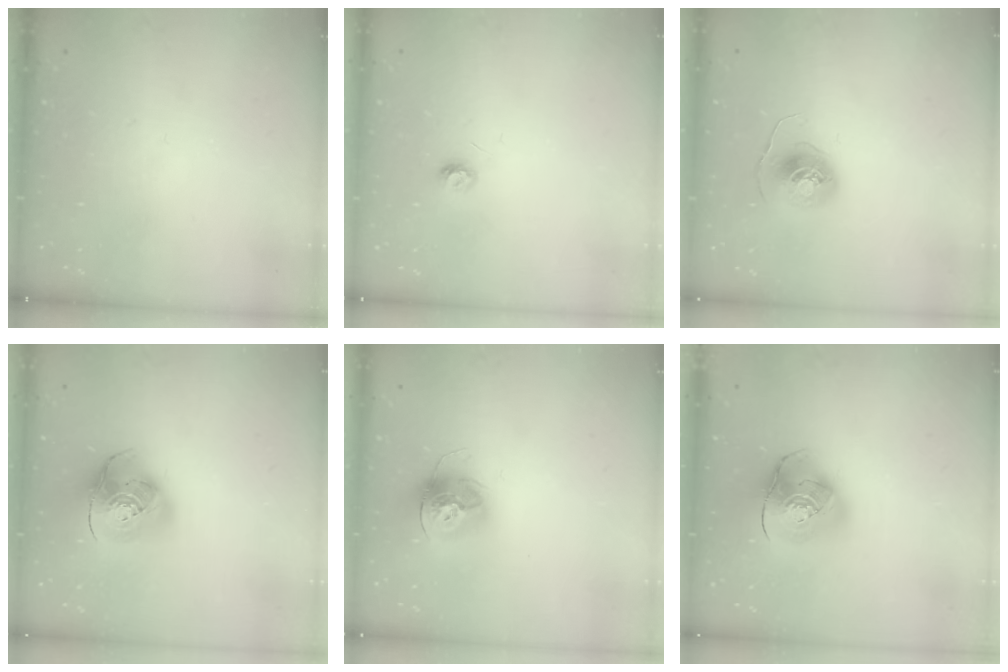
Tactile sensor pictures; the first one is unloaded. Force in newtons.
{"total": 4.6, "press": 4.6, "slide": 0.5}
{"total": 7.5, "press": 7.5, "slide": 0.1}
{"total": 14.0, "press": 13.9, "slide": 1.8}
{"total": 14.6, "press": 14.5, "slide": 1.3}
{"total": 14.3, "press": 14.2, "slide": 1.9}